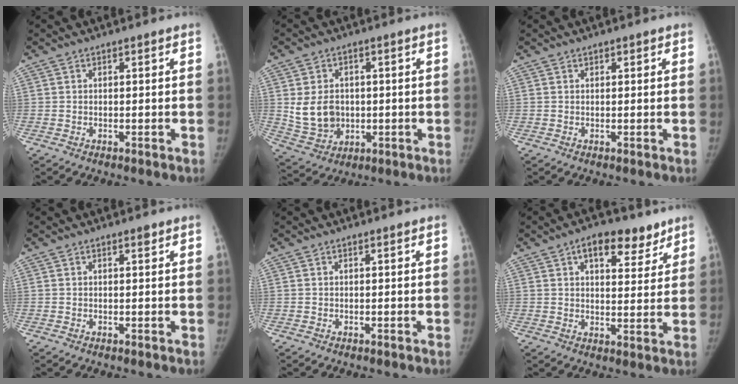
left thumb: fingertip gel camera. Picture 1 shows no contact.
{"total": 9.4, "force": [0.4, 7.7, 5.4], "torque": [-0.072, -0.005, 0.026]}
{"total": 0.9, "force": [0.5, 0.5, 0.5], "torque": [-0.001, 0.000, 0.004]}
{"total": 0.6, "force": [0.4, 0.2, 0.4], "torque": [-0.004, -0.002, 0.006]}
{"total": 0.0}
{"total": 10.2, "force": [6.1, 5.3, 6.4], "torque": [-0.056, -0.023, 0.086]}